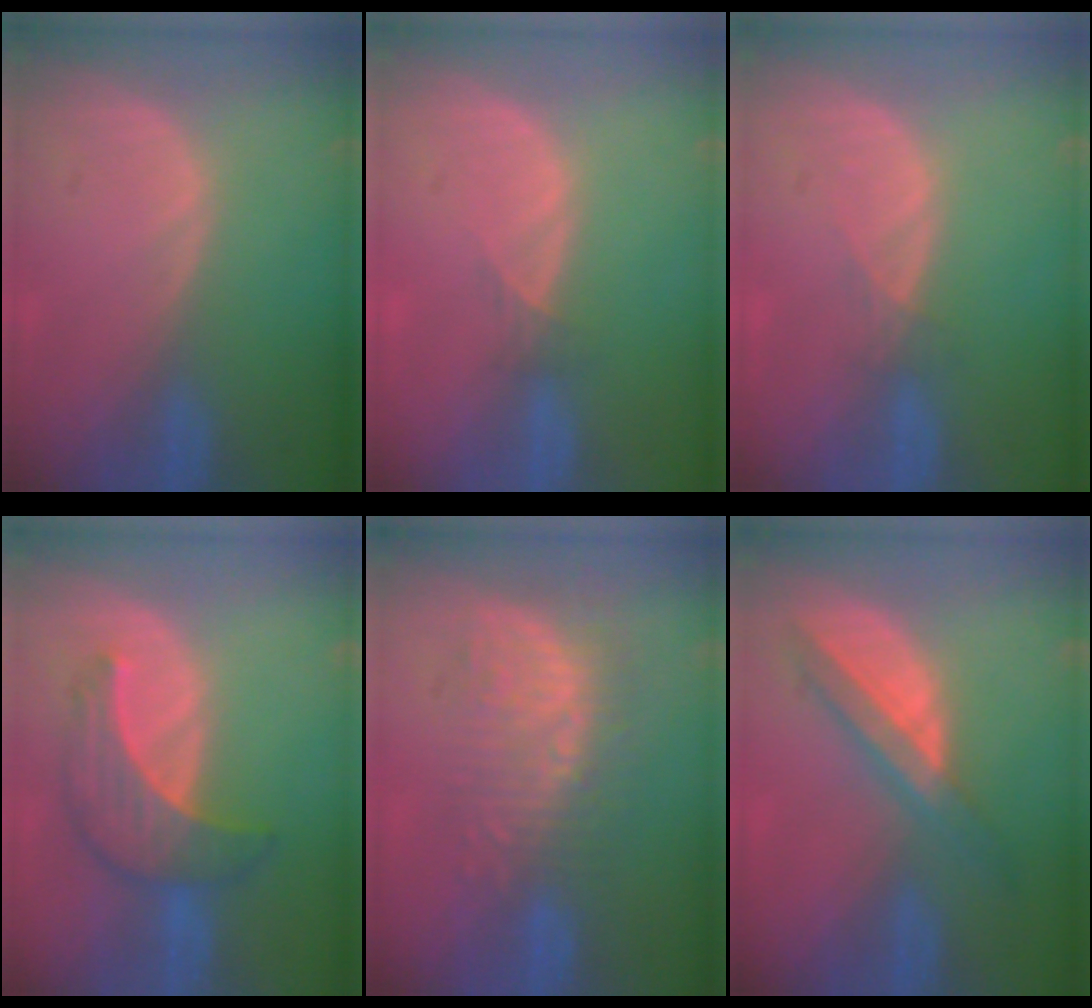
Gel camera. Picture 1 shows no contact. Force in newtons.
{"total": 1.3, "press": 1.0, "slide": 0.8}
{"total": 1.1, "press": 1.1, "slide": 0.2}
{"total": 7.0, "press": 6.9, "slide": 0.5}
{"total": 9.9, "press": 8.7, "slide": 4.8}
{"total": 5.7, "press": 5.5, "slide": 1.3}